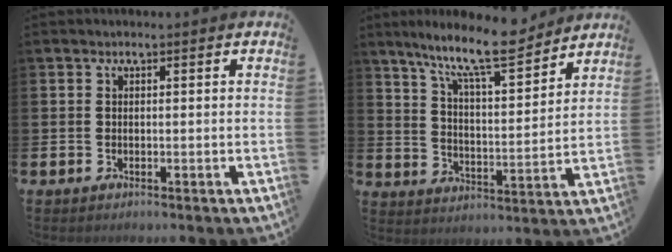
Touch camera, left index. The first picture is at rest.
{"total": 11.0, "force": [9.6, 1.4, 5.2], "torque": [-0.114, -0.054, 0.165]}